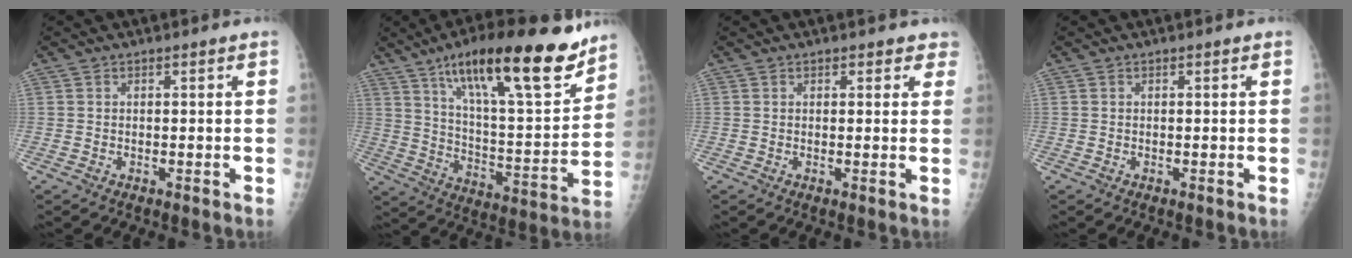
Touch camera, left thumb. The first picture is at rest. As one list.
[{"total": 24.9, "force": [16.1, 6.7, 17.8], "torque": [-0.254, -0.061, 0.262]}, {"total": 2.6, "force": [1.9, 1.6, 0.7], "torque": [0.029, -0.005, 0.013]}, {"total": 0.0}]